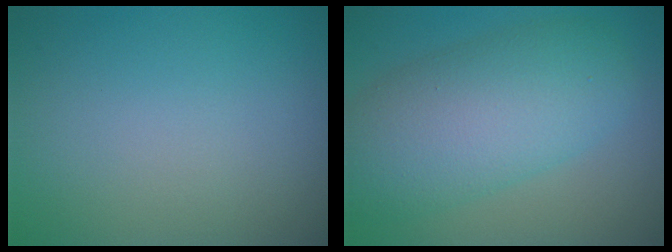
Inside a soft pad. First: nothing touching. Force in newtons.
{"total": 8.2, "press": 8.2, "slide": 0.2}